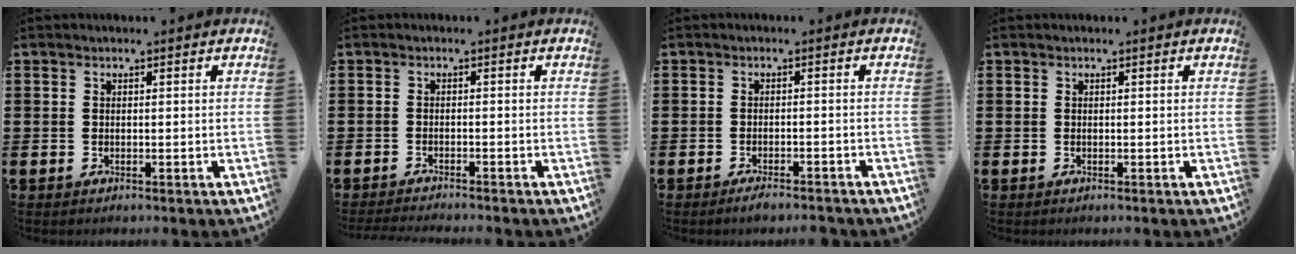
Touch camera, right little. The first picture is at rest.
{"total": 1.3, "force": [-1.2, -0.2, 0.1], "torque": [-0.002, 0.001, -0.025]}
{"total": 1.8, "force": [-1.6, 0.1, 0.9], "torque": [-0.015, 0.002, -0.030]}
{"total": 0.0}